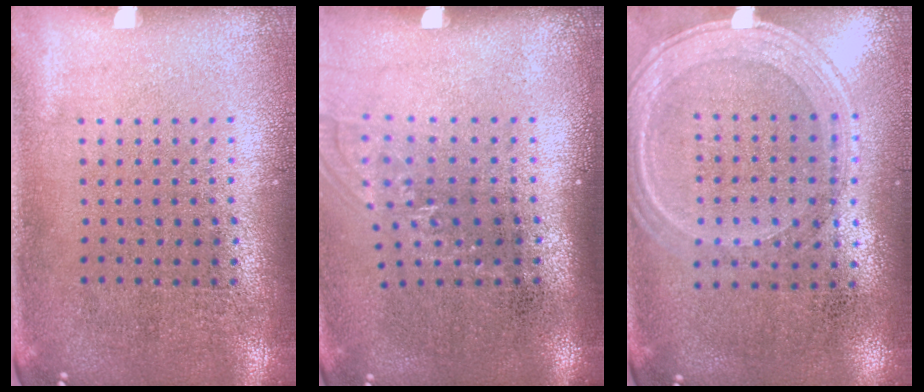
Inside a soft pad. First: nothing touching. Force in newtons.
{"total": 1.1, "press": 0.9, "slide": 0.5}
{"total": 1.3, "press": 1.2, "slide": 0.4}